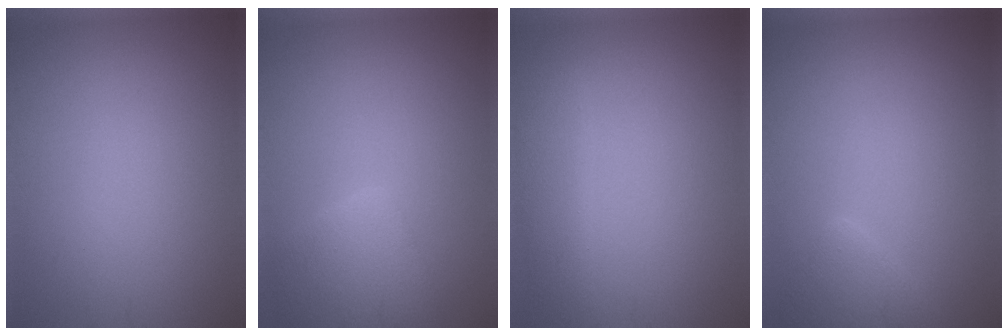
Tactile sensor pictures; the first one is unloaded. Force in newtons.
{"total": 3.6, "press": 3.5, "slide": 0.2}
{"total": 2.8, "press": 2.8, "slide": 0.3}
{"total": 2.1, "press": 2.1, "slide": 0.1}